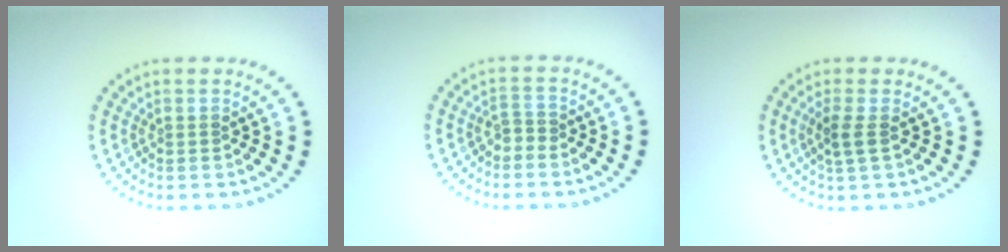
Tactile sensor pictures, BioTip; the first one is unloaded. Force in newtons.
{"total": 1.0, "press": 0.8, "slide": 0.7}
{"total": 1.6, "press": 1.3, "slide": 1.0}